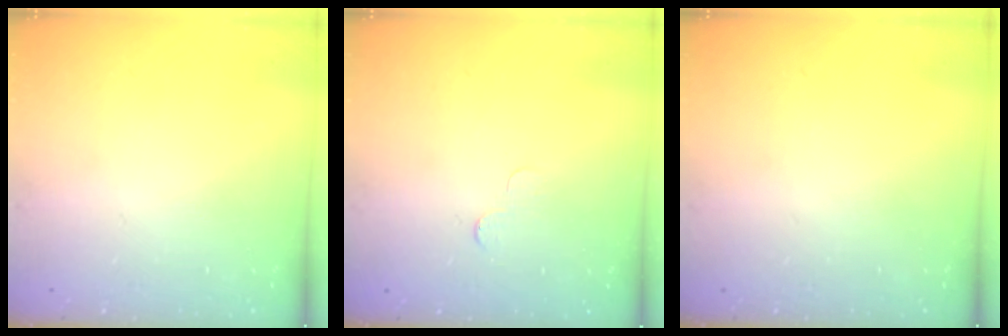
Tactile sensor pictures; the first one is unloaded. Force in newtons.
{"total": 2.1, "press": 2.1, "slide": 0.2}
{"total": 0.0}